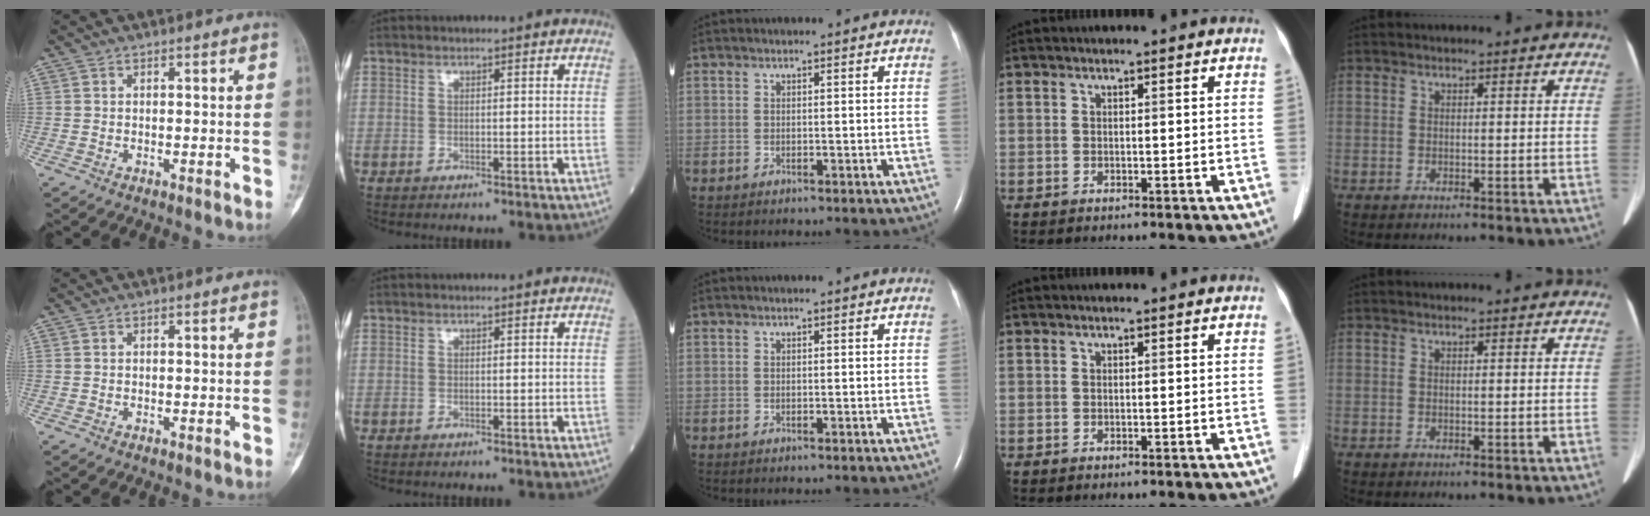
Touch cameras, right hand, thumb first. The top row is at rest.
{}